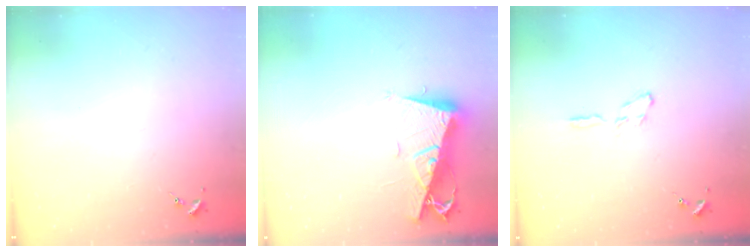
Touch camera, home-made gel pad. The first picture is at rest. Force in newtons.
{"total": 10.6, "press": 10.5, "slide": 1.3}
{"total": 4.5, "press": 4.5, "slide": 0.5}